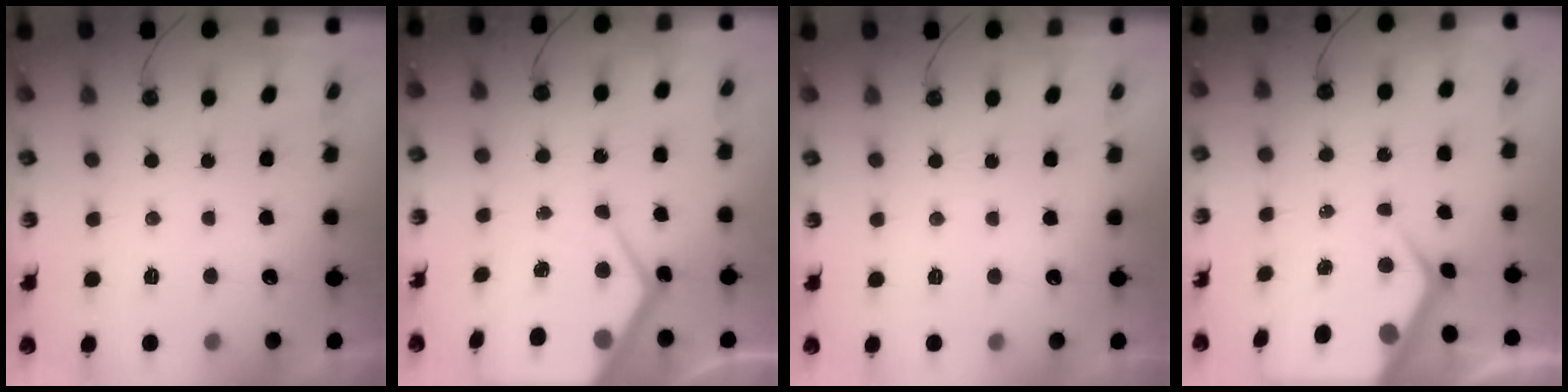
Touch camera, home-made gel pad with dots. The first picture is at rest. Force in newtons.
{"total": 9.7, "press": 9.7, "slide": 0.9}
{"total": 0.0}
{"total": 7.6, "press": 7.6, "slide": 0.9}